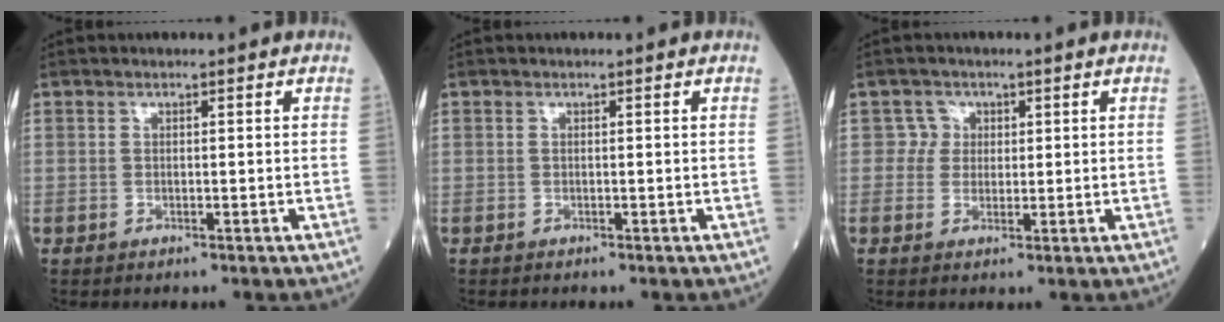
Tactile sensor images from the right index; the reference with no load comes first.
{"total": 0.0}
{"total": 2.3, "force": [0.6, 2.2, -0.1], "torque": [0.012, 0.002, 0.004]}